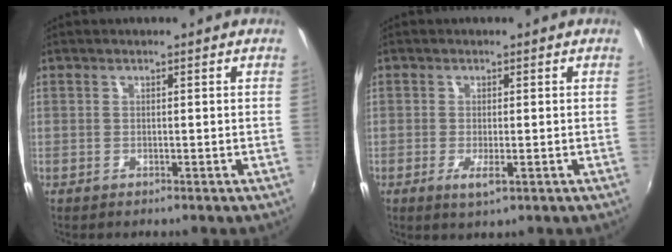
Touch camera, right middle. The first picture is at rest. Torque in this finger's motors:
{"motor_torque": [0.99, -1.16, 0.14, 0.05]}